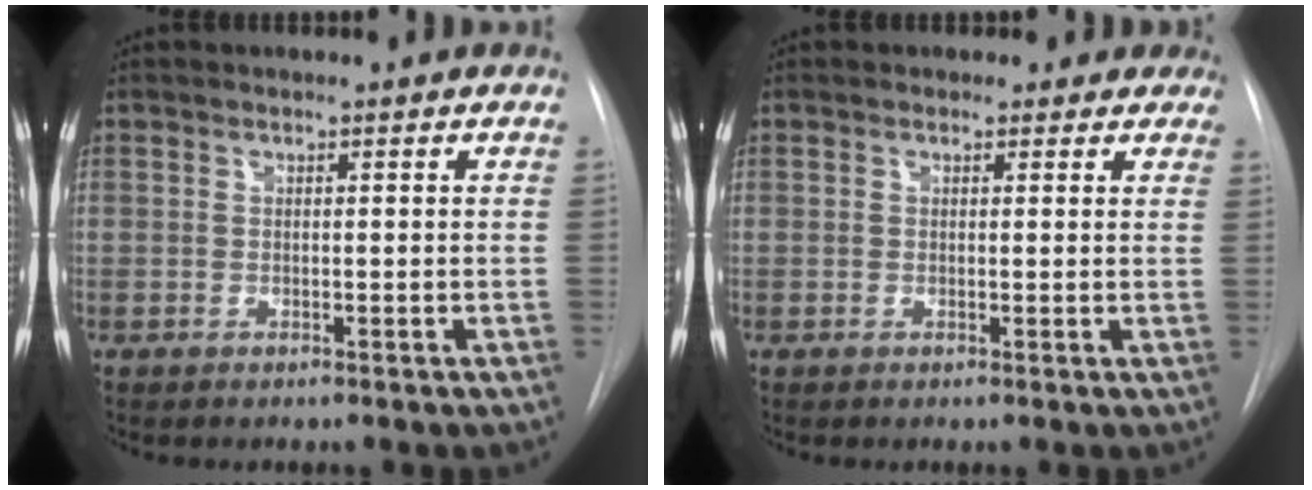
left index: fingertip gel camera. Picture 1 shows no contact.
{"total": 3.8, "force": [3.0, 2.3, 0.2], "torque": [0.019, -0.006, 0.015]}